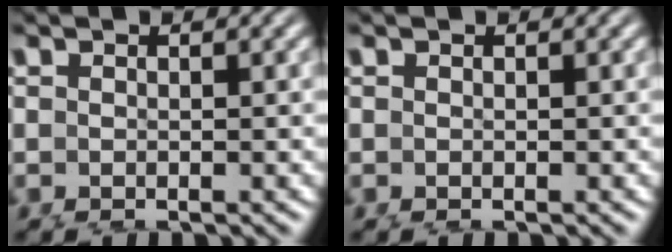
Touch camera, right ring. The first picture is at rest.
{"total": 0.0}